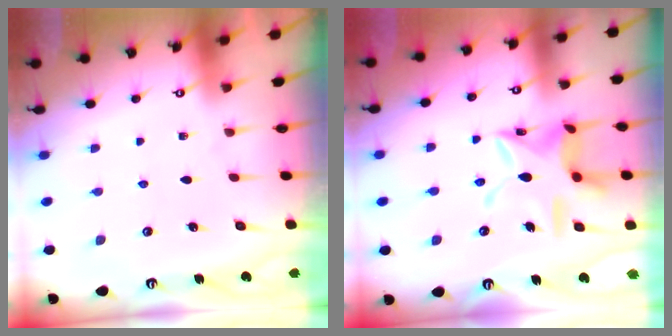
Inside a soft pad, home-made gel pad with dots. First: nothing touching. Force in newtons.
{"total": 14.6, "press": 14.5, "slide": 1.2}